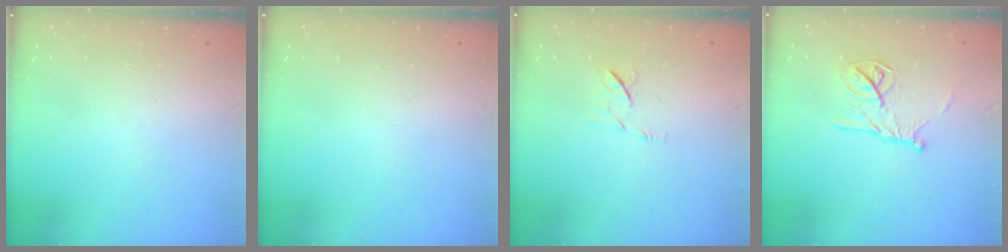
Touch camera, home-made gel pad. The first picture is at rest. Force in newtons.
{"total": 0.0}
{"total": 6.7, "press": 6.6, "slide": 1.0}
{"total": 12.4, "press": 12.4, "slide": 0.2}